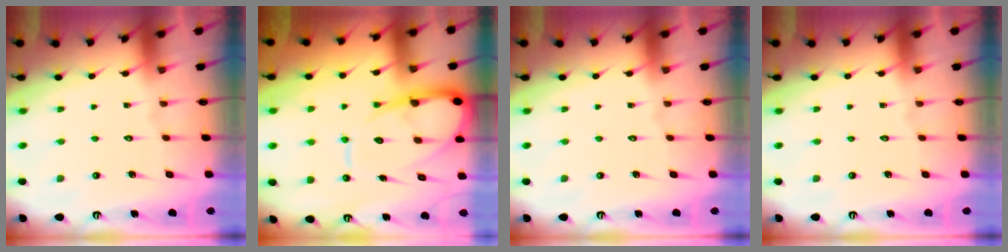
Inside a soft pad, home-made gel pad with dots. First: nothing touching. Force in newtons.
{"total": 12.3, "press": 12.3, "slide": 1.3}
{"total": 0.0}
{"total": 0.0}